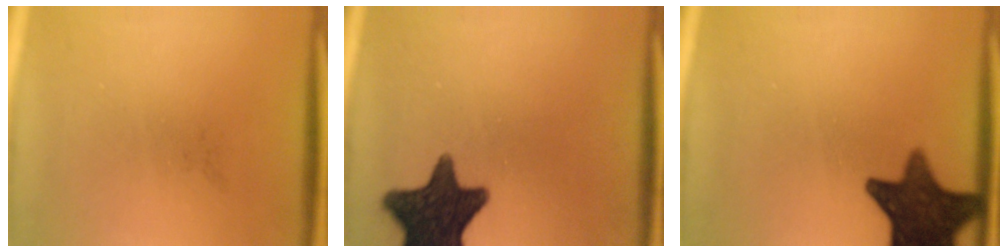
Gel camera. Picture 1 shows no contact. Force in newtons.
{"total": 14.2}
{"total": 14.1}